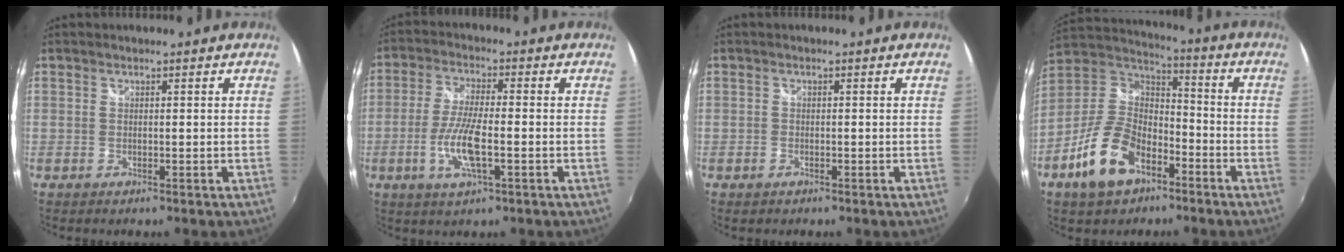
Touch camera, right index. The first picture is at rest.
{"total": 8.9, "force": [-2.6, 2.3, 8.2], "torque": [-0.170, -0.006, -0.052]}
{"total": 1.1, "force": [-0.7, 0.8, 0.3], "torque": [-0.007, -0.002, -0.012]}
{"total": 15.5, "force": [-8.0, 9.1, 9.6], "torque": [-0.207, 0.007, -0.142]}